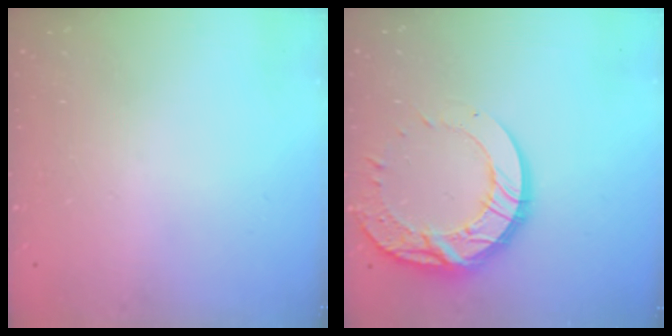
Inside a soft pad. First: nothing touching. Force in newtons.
{"total": 17.3, "press": 17.2, "slide": 1.9}